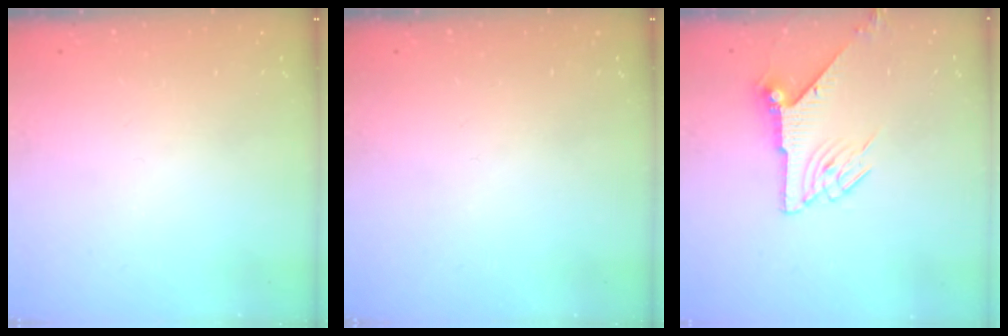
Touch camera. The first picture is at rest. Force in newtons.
{"total": 0.0}
{"total": 8.3, "press": 8.3, "slide": 0.4}